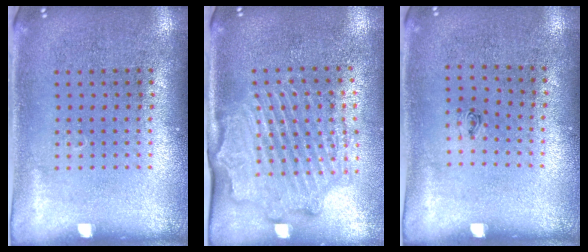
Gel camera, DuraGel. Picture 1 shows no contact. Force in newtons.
{"total": 2.2, "press": 2.2, "slide": 0.2}
{"total": 0.5, "press": 0.1, "slide": 0.5}